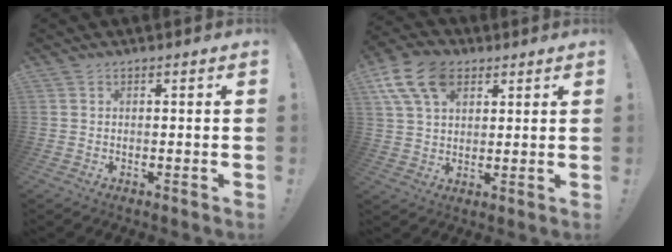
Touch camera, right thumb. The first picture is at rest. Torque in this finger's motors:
{"motor_torque": [0.73, 0.73, 0.18, 0.09, 0.11]}